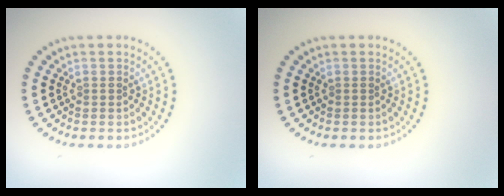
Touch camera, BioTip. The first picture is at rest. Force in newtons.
{"total": 0.0}